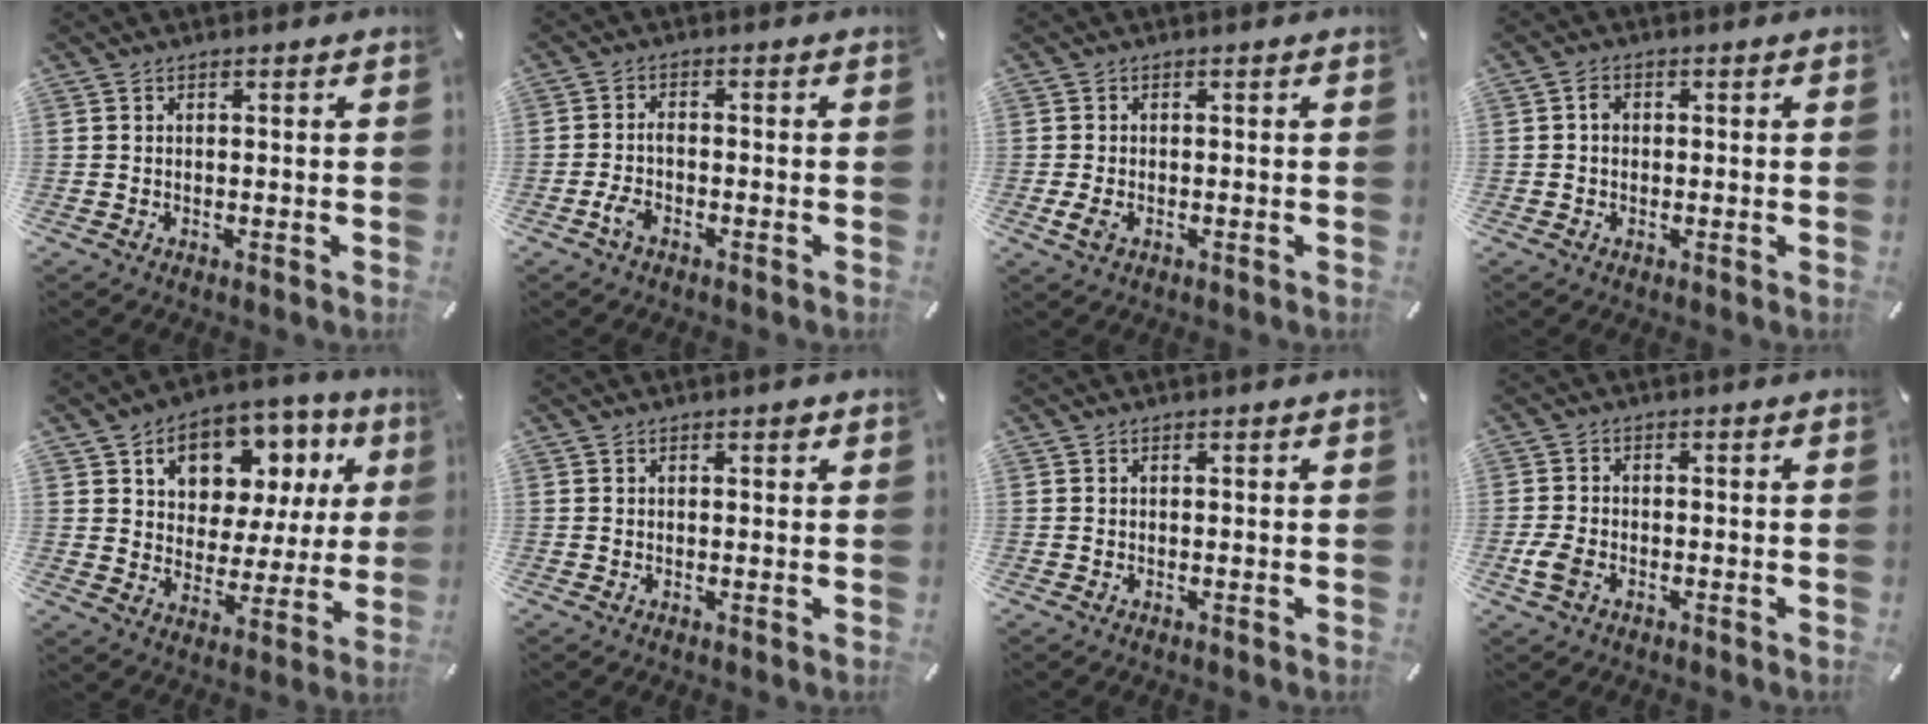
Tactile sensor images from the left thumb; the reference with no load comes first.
{"total": 2.9, "force": [-1.5, 1.4, 2.0], "torque": [-0.048, 0.005, -0.032]}
{"total": 2.2, "force": [-0.8, 1.3, 1.7], "torque": [-0.040, -0.005, -0.015]}
{"total": 2.1, "force": [0.1, 1.7, 1.3], "torque": [-0.027, 0.007, -0.001]}
{"total": 13.2, "force": [6.0, 9.9, 6.3], "torque": [-0.099, -0.027, 0.107]}
{"total": 1.1, "force": [0.5, 0.6, 0.7], "torque": [-0.007, 0.002, 0.005]}
{"total": 0.0}
{"total": 4.2, "force": [-1.6, 2.7, 2.8], "torque": [-0.071, 0.000, -0.033]}